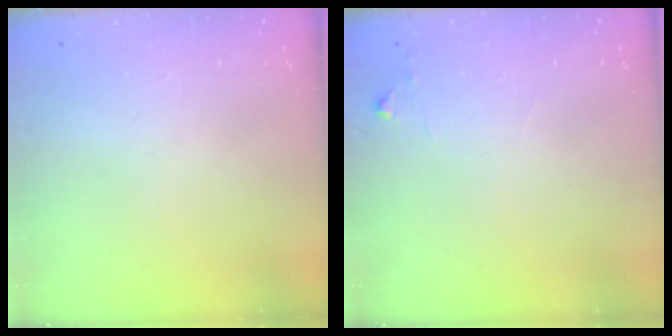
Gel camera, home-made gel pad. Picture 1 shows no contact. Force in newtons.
{"total": 4.4, "press": 4.4, "slide": 0.7}